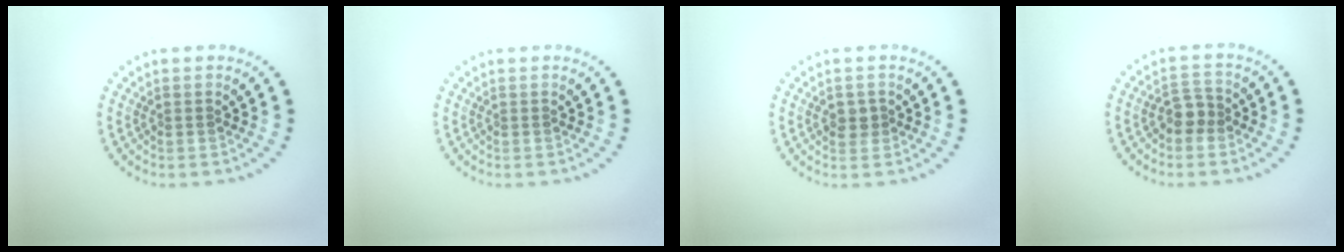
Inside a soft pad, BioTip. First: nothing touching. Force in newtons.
{"total": 0.0}
{"total": 1.5, "press": 1.5, "slide": 0.2}
{"total": 2.0, "press": 1.8, "slide": 0.8}